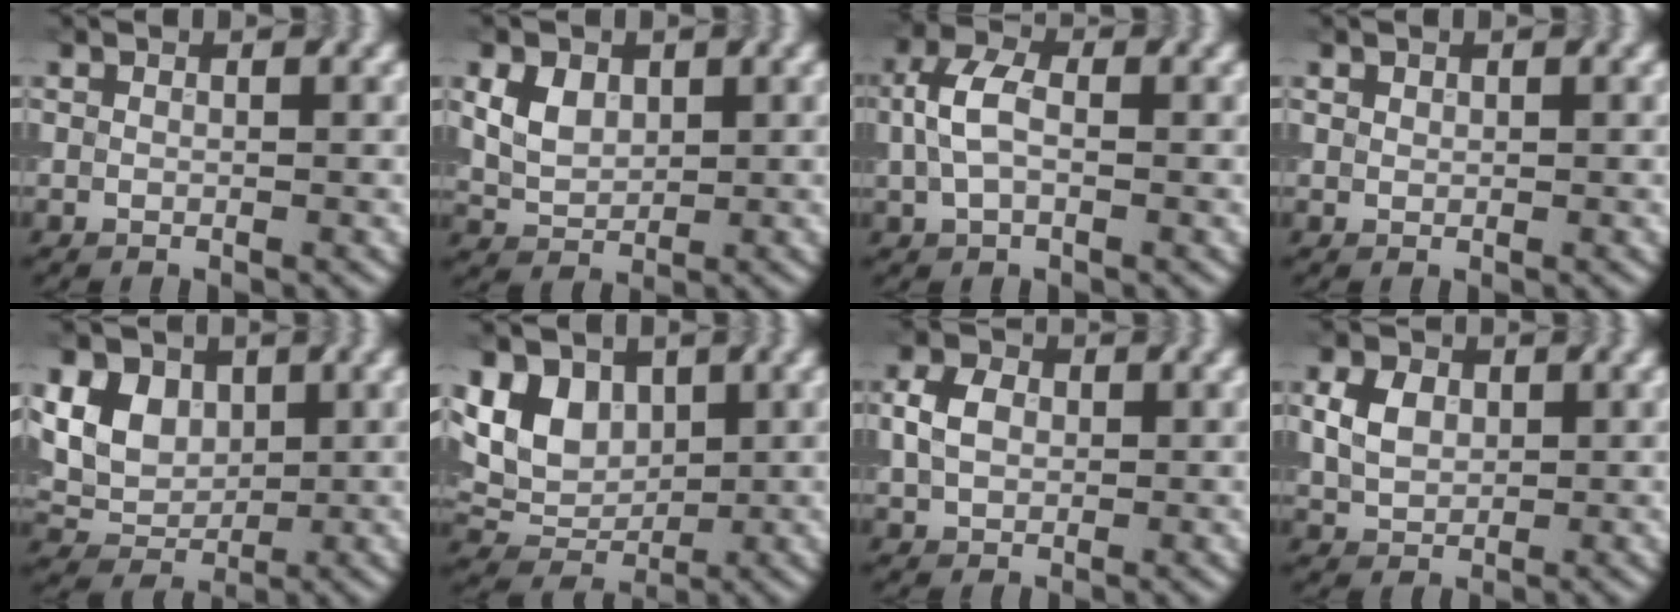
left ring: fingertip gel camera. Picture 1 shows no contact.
{"total": 3.1, "force": [1.0, 2.2, 2.0], "torque": [-0.048, 0.006, 0.021]}
{"total": 3.8, "force": [0.0, 2.3, 3.1], "torque": [-0.076, 0.013, 0.001]}
{"total": 0.9, "force": [0.6, 0.6, 0.3], "torque": [-0.009, 0.003, 0.014]}
{"total": 7.7, "force": [2.7, 5.9, 4.3], "torque": [-0.099, 0.022, 0.056]}
{"total": 5.8, "force": [1.8, 4.2, 3.5], "torque": [-0.079, 0.006, 0.034]}
{"total": 3.3, "force": [0.2, 2.4, 2.2], "torque": [-0.054, 0.011, 0.008]}
{"total": 3.1, "force": [0.7, 2.3, 2.1], "torque": [-0.050, 0.008, 0.019]}